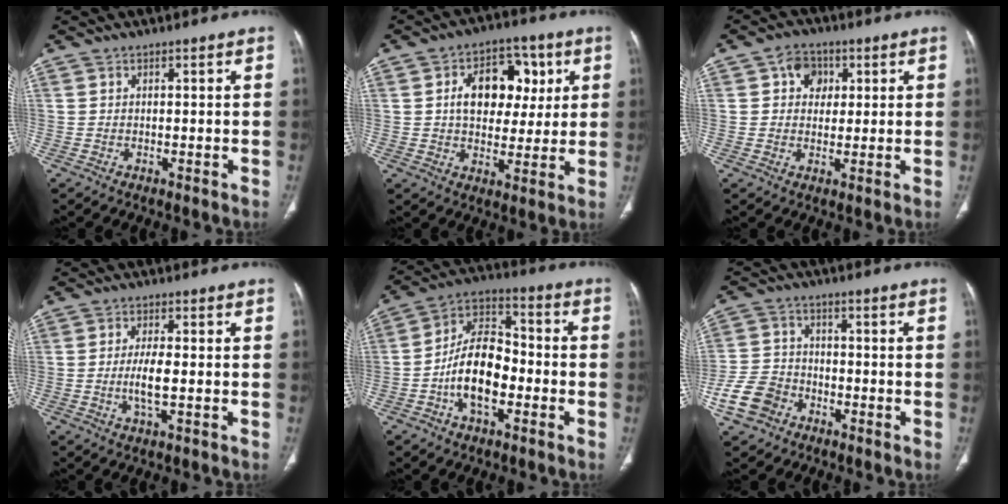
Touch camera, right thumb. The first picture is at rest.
{"total": 13.6, "force": [3.1, 9.4, 9.2], "torque": [-0.093, 0.005, 0.047]}
{"total": 5.9, "force": [1.8, 4.8, 2.9], "torque": [-0.010, 0.001, 0.023]}
{"total": 4.9, "force": [-0.7, 1.4, 4.6], "torque": [-0.095, -0.006, -0.015]}
{"total": 14.2, "force": [-3.8, 8.1, 11.1], "torque": [-0.181, 0.040, -0.074]}
{"total": 8.5, "force": [-4.3, 6.5, 3.4], "torque": [-0.060, 0.025, -0.083]}